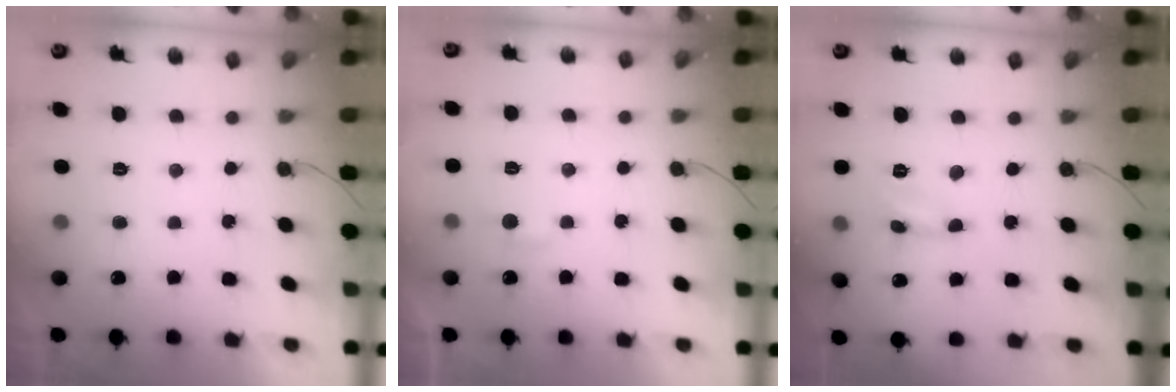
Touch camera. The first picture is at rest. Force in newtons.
{"total": 3.3, "press": 3.3, "slide": 0.4}
{"total": 1.6, "press": 1.6, "slide": 0.1}